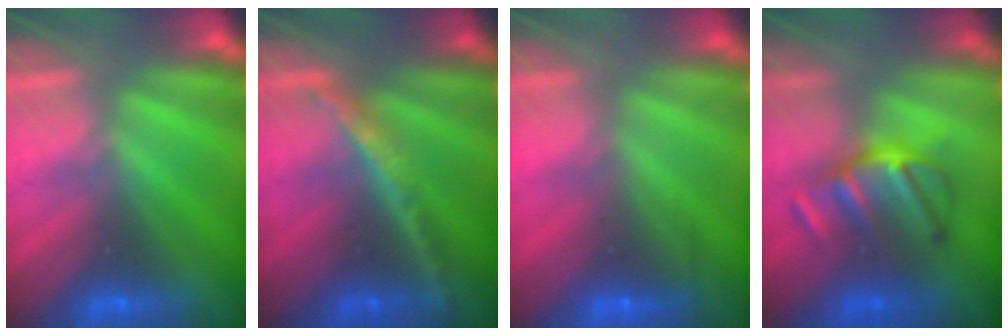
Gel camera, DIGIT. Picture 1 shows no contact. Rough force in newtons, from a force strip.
{"total": 2.4}
{"total": 2.3}
{"total": 2.9}